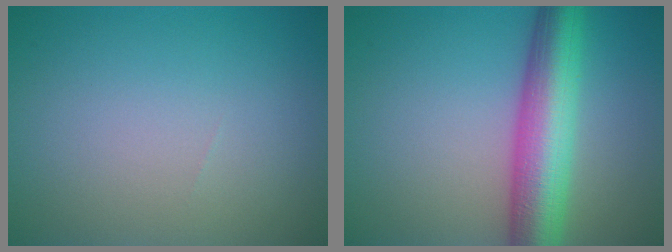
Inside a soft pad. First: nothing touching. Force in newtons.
{"total": 8.1, "press": 8.1, "slide": 0.3}